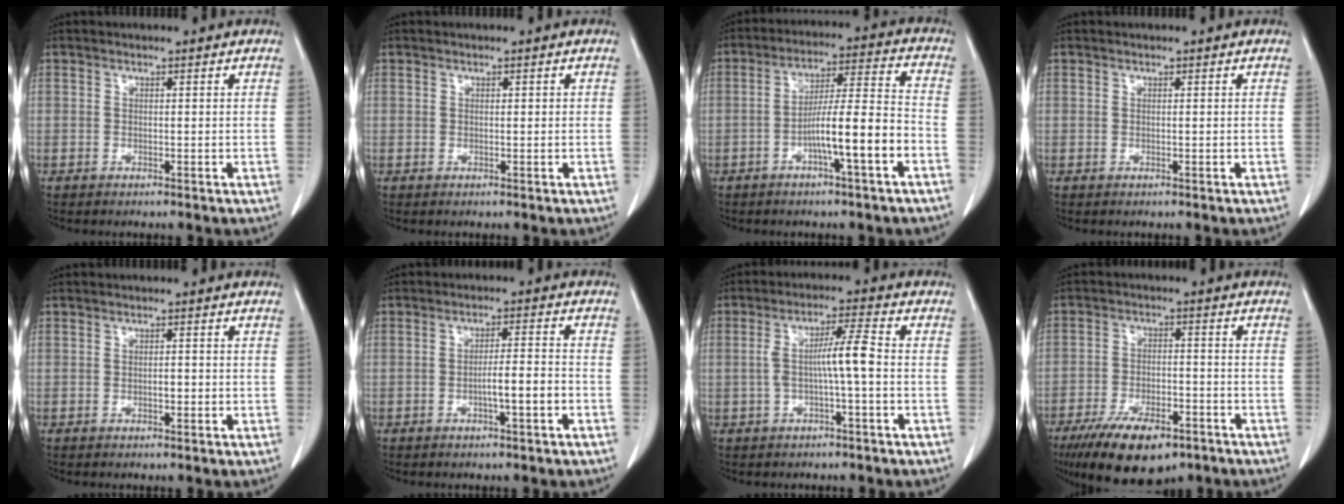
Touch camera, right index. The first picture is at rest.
{"total": 0.9, "force": [0.1, 0.6, 0.7], "torque": [-0.019, 0.006, 0.003]}
{"total": 11.2, "force": [-4.3, 0.5, 10.3], "torque": [-0.177, 0.018, -0.069]}
{"total": 0.0}
{"total": 1.7, "force": [-0.4, 0.8, 1.5], "torque": [-0.030, 0.001, -0.004]}
{"total": 5.2, "force": [-1.8, 0.7, 4.8], "torque": [-0.087, 0.010, -0.026]}
{"total": 6.5, "force": [-0.7, 0.5, 6.4], "torque": [-0.122, 0.020, -0.009]}
{"total": 14.1, "force": [-9.1, 5.7, 9.1], "torque": [-0.165, -0.009, -0.146]}